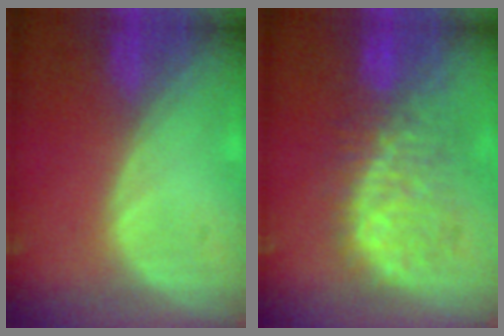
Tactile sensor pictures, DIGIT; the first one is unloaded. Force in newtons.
{"total": 9.4, "press": 8.9, "slide": 3.0}